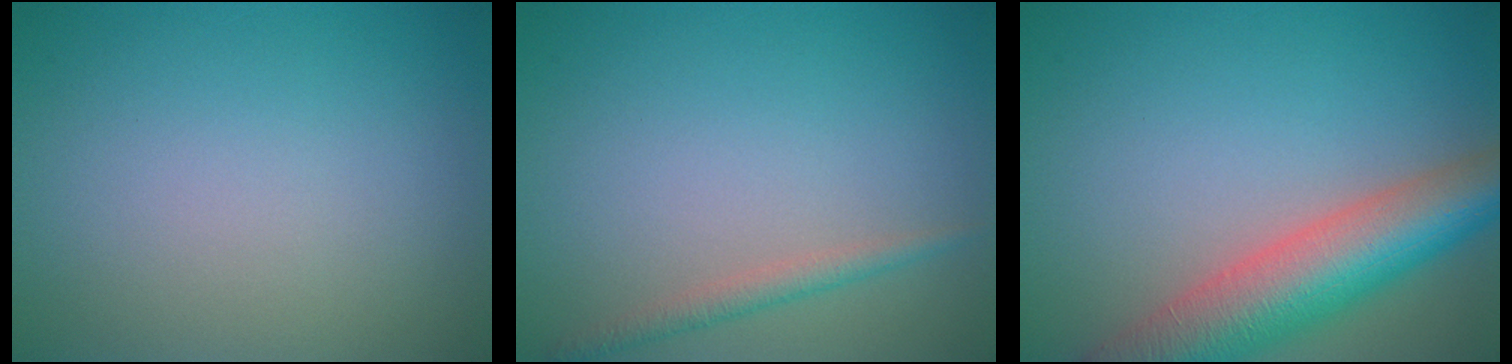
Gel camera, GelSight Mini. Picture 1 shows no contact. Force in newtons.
{"total": 1.6, "press": 1.6, "slide": 0.0}
{"total": 8.8, "press": 8.8, "slide": 0.2}